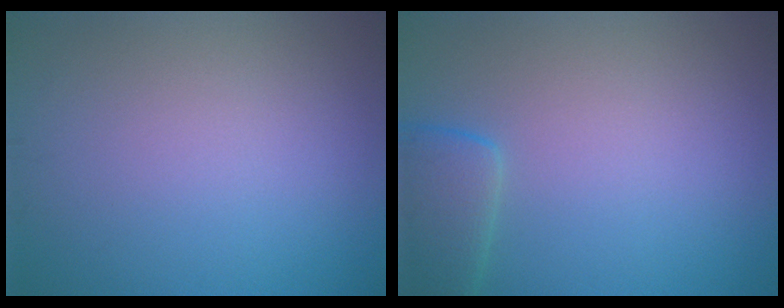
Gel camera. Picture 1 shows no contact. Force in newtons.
{"total": 3.4, "press": 3.4, "slide": 0.3}